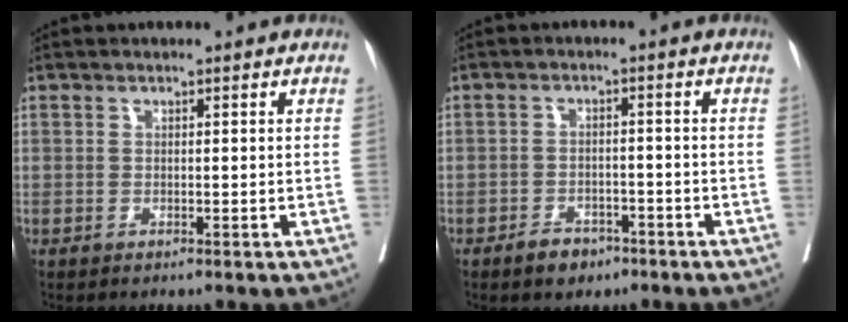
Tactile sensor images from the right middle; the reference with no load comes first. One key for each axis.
{"total": 3.9, "fx": -2.8, "fy": 2.2, "fz": 1.6, "tx": -0.026, "ty": 0.005, "tz": -0.037}